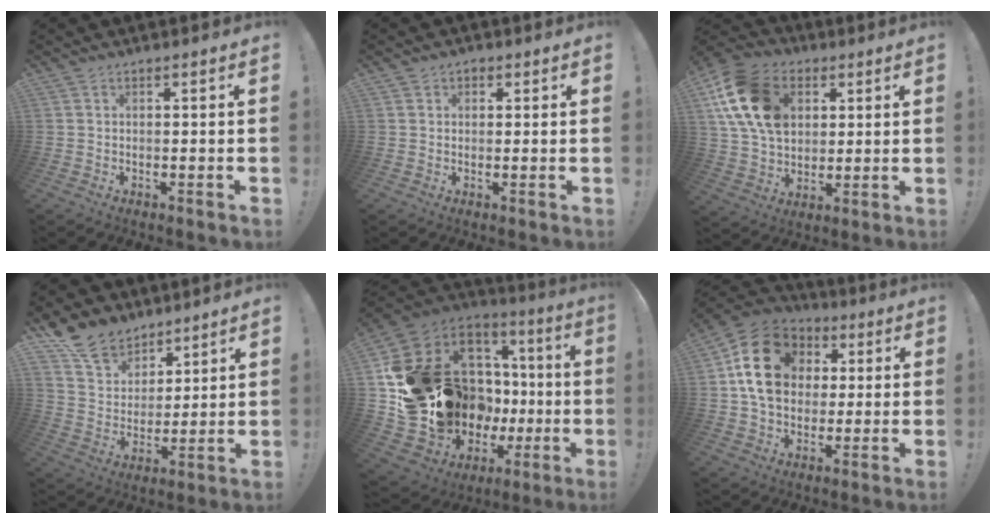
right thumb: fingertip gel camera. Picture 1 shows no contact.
{"total": 1.8, "force": [0.3, 1.6, 0.5], "torque": [0.006, -0.002, 0.003]}
{"total": 19.3, "force": [6.3, 14.1, 11.7], "torque": [-0.203, -0.018, 0.121]}
{"total": 12.3, "force": [9.5, 7.2, 2.8], "torque": [-0.048, -0.076, 0.186]}
{"total": 24.2, "force": [1.1, 19.6, 14.1], "torque": [-0.215, -0.059, 0.126]}
{"total": 18.8, "force": [3.8, 15.0, 10.6], "torque": [-0.159, 0.006, 0.079]}